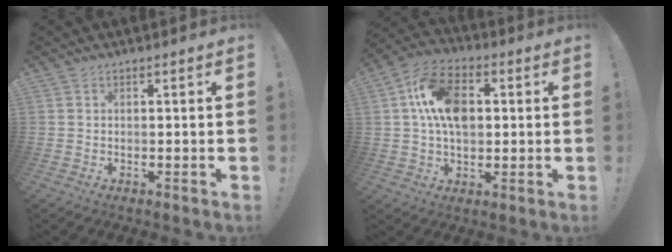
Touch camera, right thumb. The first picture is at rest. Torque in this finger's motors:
{"motor_torque": [2.11, 2.14, 0.07, 0.03, 0.19]}